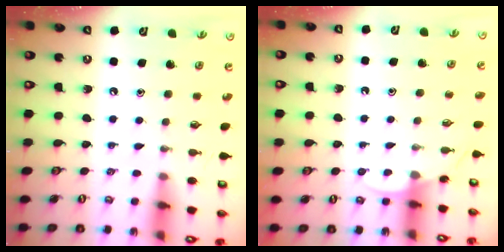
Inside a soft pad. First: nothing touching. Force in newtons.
{"total": 3.7, "press": 3.7, "slide": 0.4}